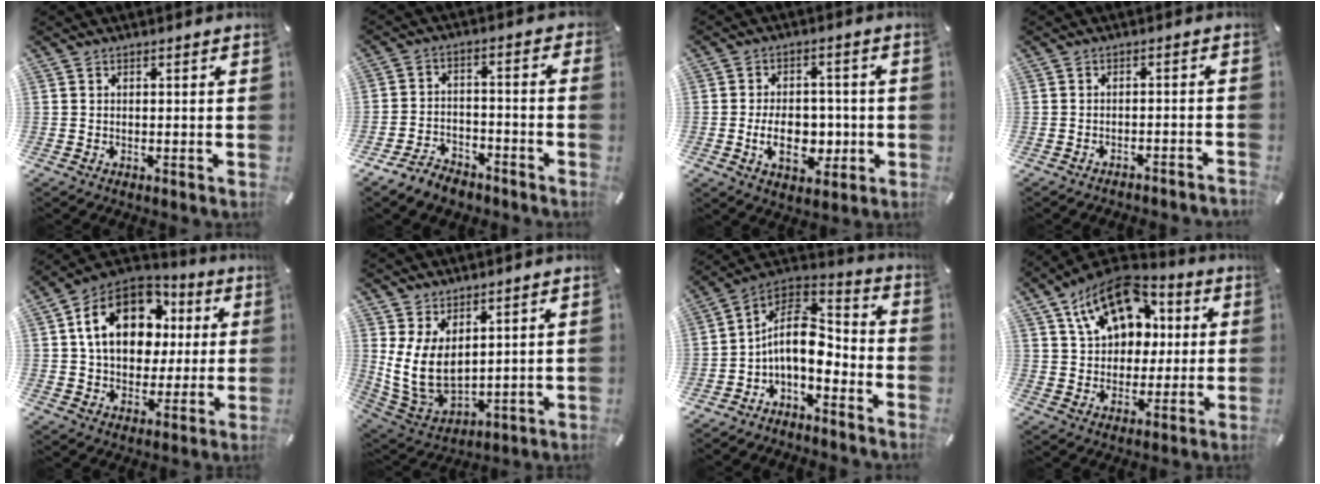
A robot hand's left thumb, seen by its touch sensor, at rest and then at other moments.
{"total": 7.9, "force": [-5.9, 4.5, 2.8], "torque": [-0.044, 0.035, -0.108]}
{"total": 10.7, "force": [-2.4, 7.0, 7.7], "torque": [-0.128, 0.001, -0.039]}
{"total": 2.3, "force": [-2.1, 0.4, 0.8], "torque": [-0.015, 0.010, -0.042]}
{"total": 18.2, "force": [5.1, 13.7, 10.8], "torque": [-0.197, -0.002, 0.096]}
{"total": 9.7, "force": [2.9, 6.4, 6.7], "torque": [-0.152, -0.024, 0.062]}
{"total": 12.0, "force": [-2.7, 7.8, 8.7], "torque": [-0.176, 0.005, -0.050]}
{"total": 16.6, "force": [7.5, 12.0, 8.7], "torque": [-0.142, -0.031, 0.139]}